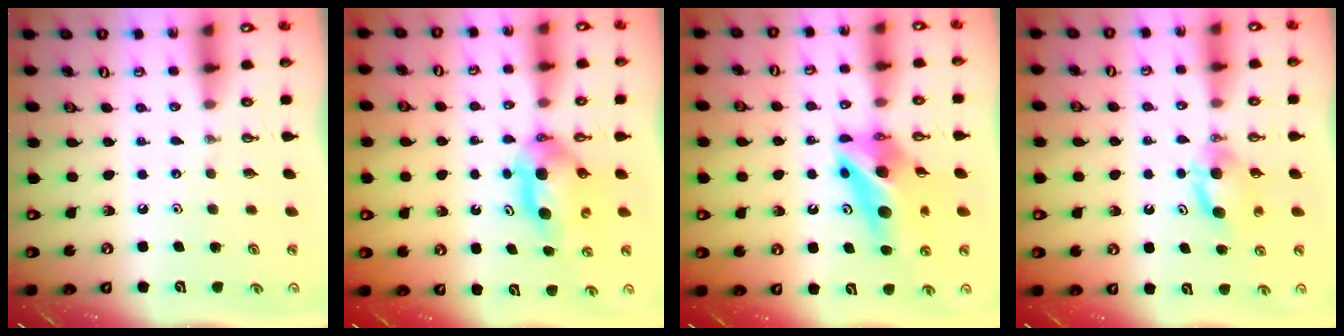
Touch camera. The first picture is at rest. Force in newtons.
{"total": 5.7, "press": 5.4, "slide": 1.9}
{"total": 13.4, "press": 13.4, "slide": 1.3}
{"total": 5.3, "press": 5.2, "slide": 0.5}